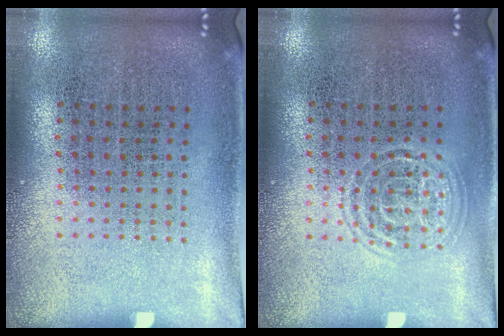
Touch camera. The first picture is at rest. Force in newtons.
{"total": 1.3, "press": 1.3, "slide": 0.1}